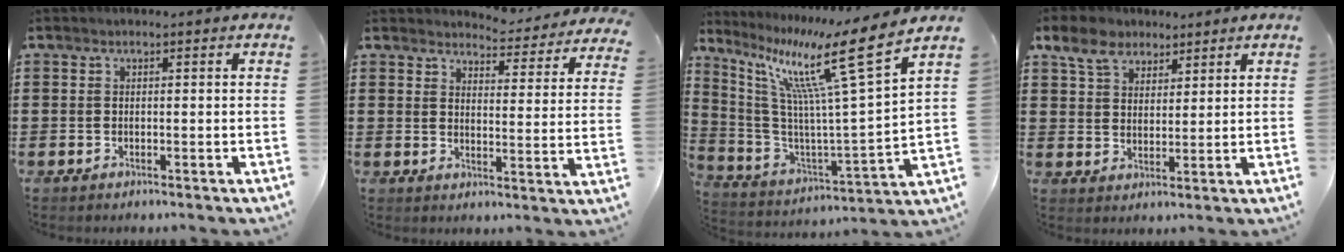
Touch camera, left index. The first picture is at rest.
{"total": 4.3, "force": [4.3, 0.4, 0.5], "torque": [-0.017, -0.036, 0.070]}
{"total": 15.1, "force": [9.0, 0.6, 12.0], "torque": [-0.245, -0.056, 0.128]}
{"total": 6.1, "force": [4.3, 3.8, 2.1], "torque": [-0.055, 0.004, 0.078]}